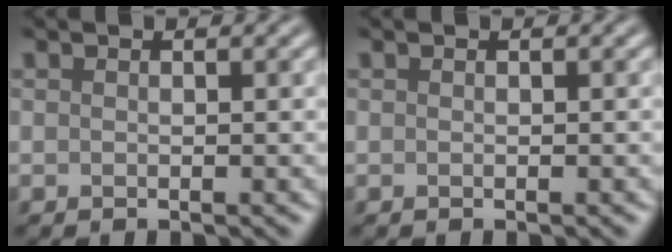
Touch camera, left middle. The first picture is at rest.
{"total": 0.0}